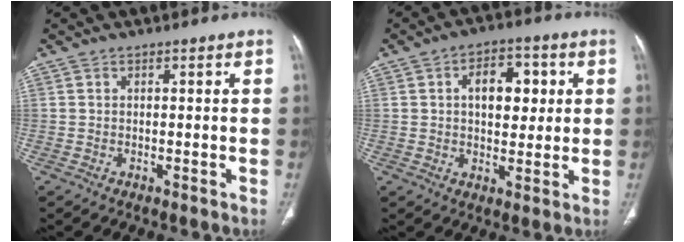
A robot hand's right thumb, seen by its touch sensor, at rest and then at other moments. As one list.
[{"total": 9.8, "force": [2.2, 5.9, 7.4], "torque": [-0.073, 0.003, 0.034]}]